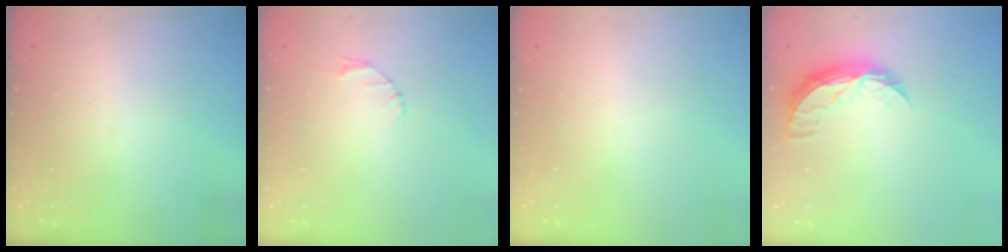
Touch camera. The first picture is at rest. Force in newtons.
{"total": 2.6, "press": 2.6, "slide": 0.3}
{"total": 0.0}
{"total": 8.8, "press": 8.8, "slide": 0.2}